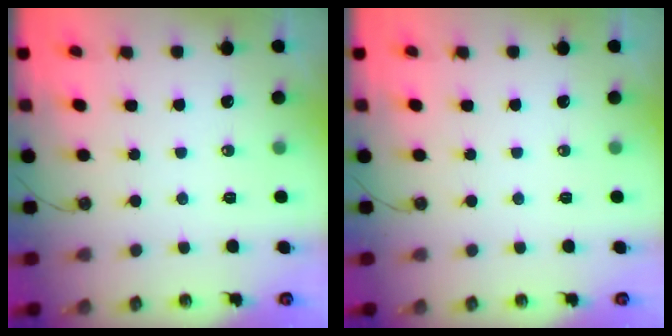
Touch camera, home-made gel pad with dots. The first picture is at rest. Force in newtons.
{"total": 0.0}